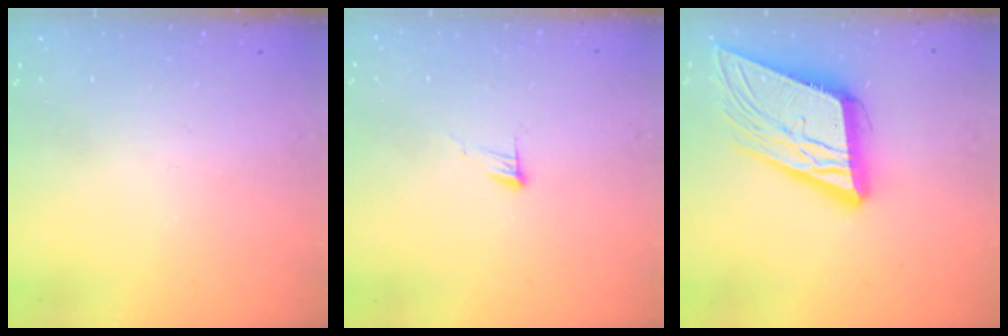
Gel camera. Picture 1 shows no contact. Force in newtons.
{"total": 5.2, "press": 5.2, "slide": 0.5}
{"total": 18.0, "press": 17.6, "slide": 3.8}